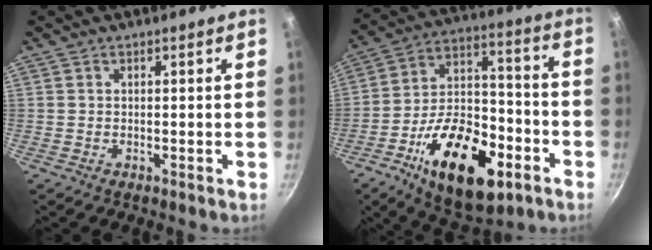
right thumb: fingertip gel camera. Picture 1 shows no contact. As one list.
[{"total": 24.3, "force": [-11.0, 12.5, 17.8], "torque": [-0.254, 0.054, -0.173]}]